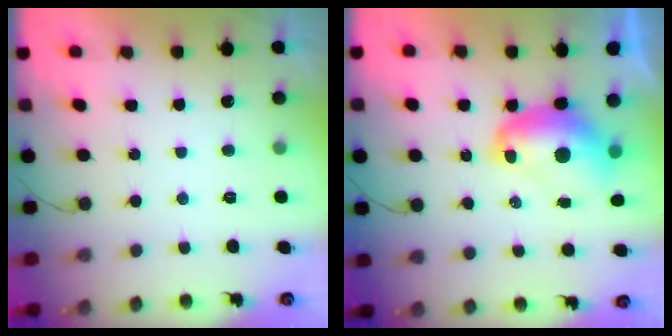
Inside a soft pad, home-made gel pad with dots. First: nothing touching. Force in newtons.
{"total": 10.1, "press": 10.0, "slide": 1.1}